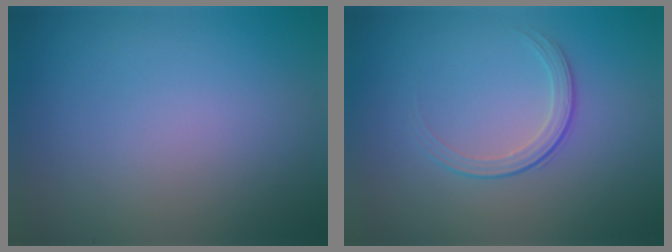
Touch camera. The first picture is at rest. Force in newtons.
{"total": 1.9, "press": 1.3, "slide": 1.5}